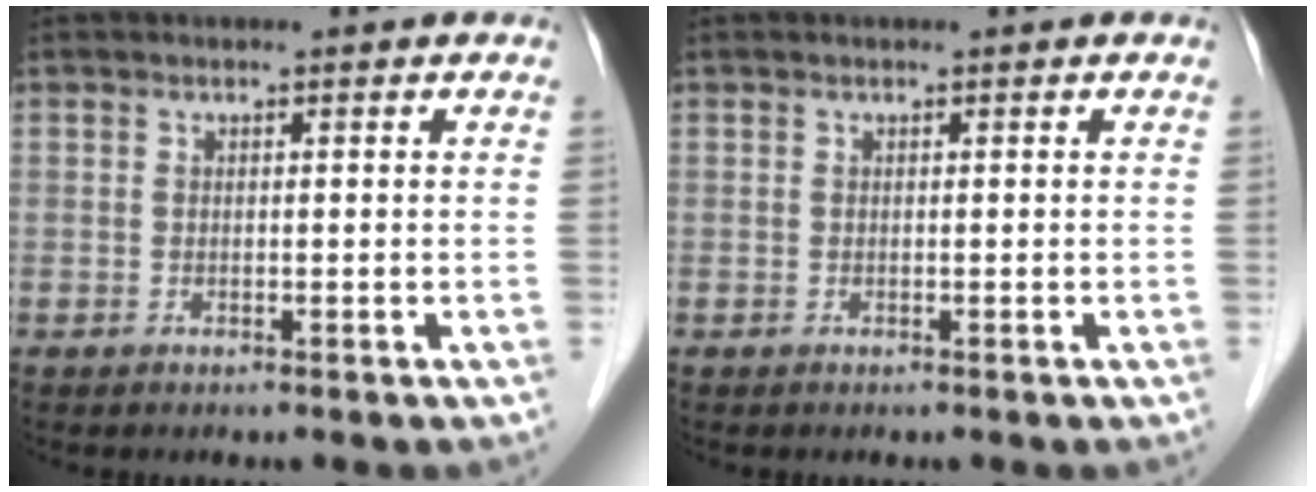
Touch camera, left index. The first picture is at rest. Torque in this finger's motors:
{"motor_torque": [0.00, 0.00, 0.00, 0.00]}